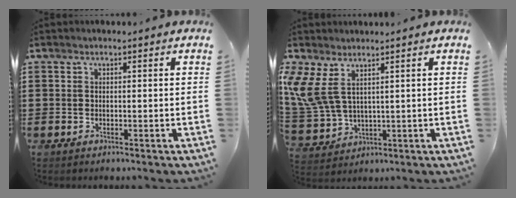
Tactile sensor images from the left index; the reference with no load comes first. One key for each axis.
{"total": 6.6, "fx": 3.3, "fy": 3.1, "fz": 4.8, "tx": -0.140, "ty": -0.016, "tz": 0.054}